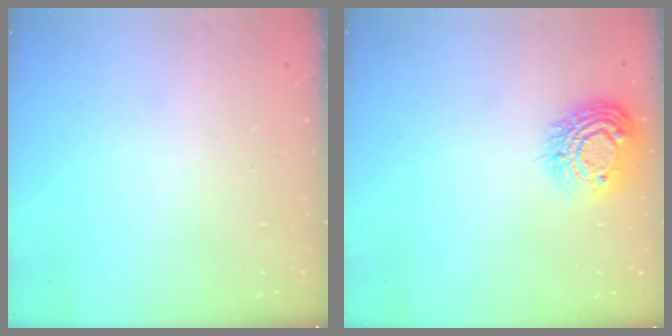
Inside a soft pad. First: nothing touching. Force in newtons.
{"total": 12.9, "press": 12.9, "slide": 0.9}